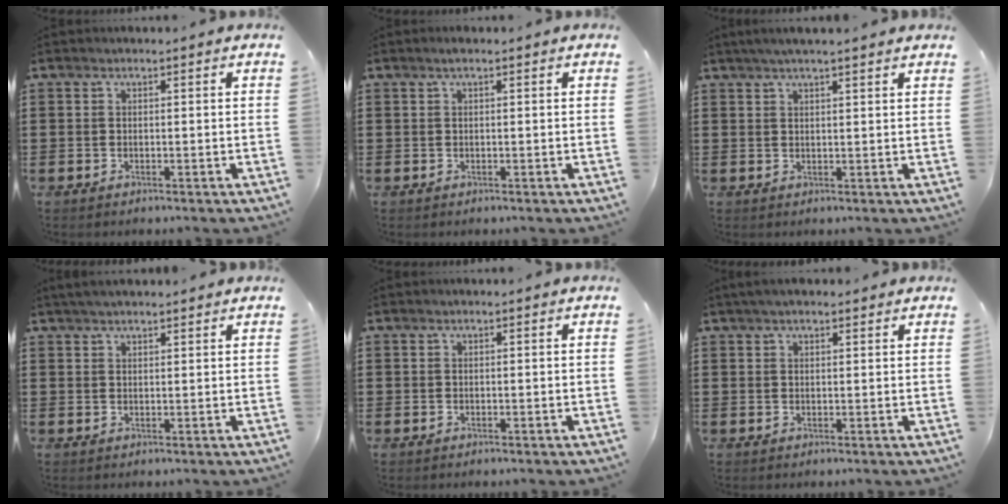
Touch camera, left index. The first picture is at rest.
{"total": 0.7, "force": [0.3, 0.1, 0.7], "torque": [-0.012, 0.001, 0.005]}
{"total": 2.5, "force": [2.1, 0.0, 1.5], "torque": [-0.033, 0.004, 0.038]}
{"total": 1.9, "force": [1.7, 0.2, 0.8], "torque": [-0.018, 0.004, 0.033]}
{"total": 0.0}
{"total": 2.0, "force": [1.6, 0.6, 1.1], "torque": [-0.024, 0.006, 0.029]}